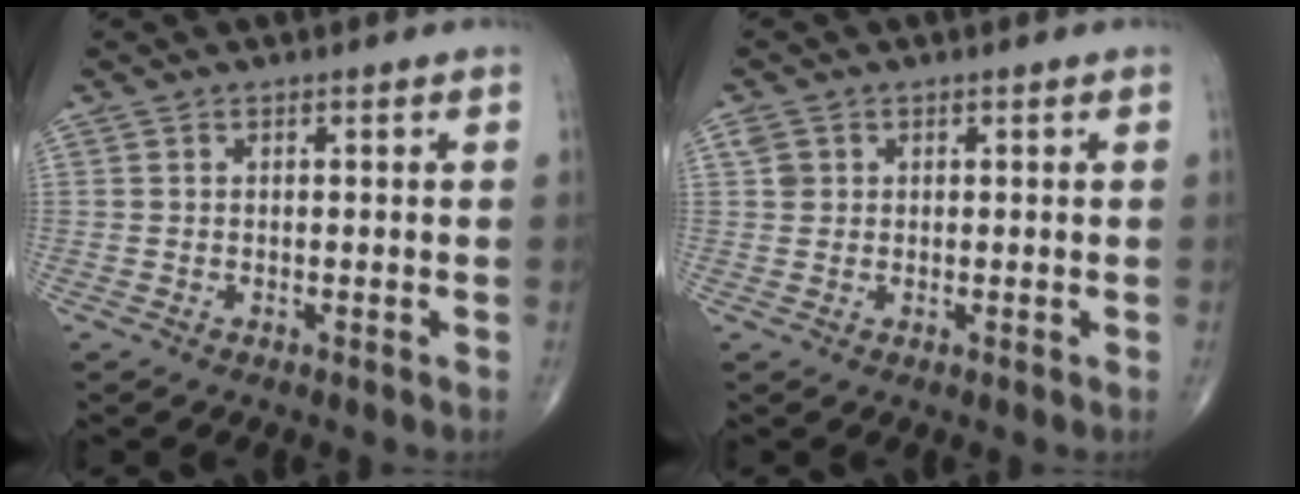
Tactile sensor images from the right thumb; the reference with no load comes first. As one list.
[{"total": 2.0, "force": [0.7, 1.8, 0.7], "torque": [-0.007, 0.000, 0.012]}]